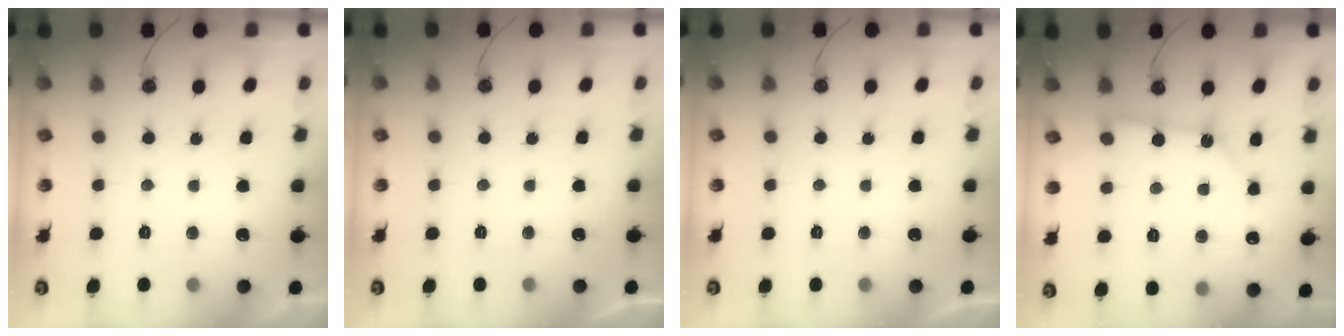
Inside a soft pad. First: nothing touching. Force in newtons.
{"total": 0.0}
{"total": 0.0}
{"total": 8.1, "press": 8.0, "slide": 0.8}